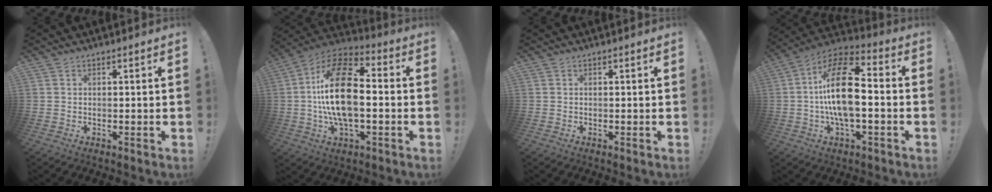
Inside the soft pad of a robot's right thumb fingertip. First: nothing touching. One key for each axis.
{"total": 20.4, "fx": -0.6, "fy": 10.4, "fz": 17.6, "tx": -0.322, "ty": 0.015, "tz": -0.012}
{"total": 0.0}
{"total": 19.6, "fx": -0.9, "fy": 8.7, "fz": 17.6, "tx": -0.317, "ty": 0.013, "tz": -0.021}